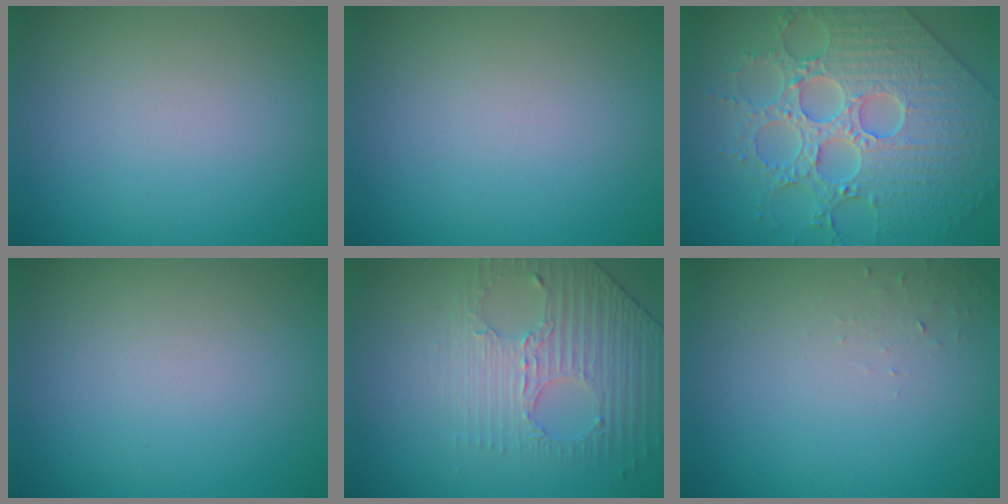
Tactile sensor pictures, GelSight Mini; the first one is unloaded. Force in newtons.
{"total": 0.0}
{"total": 7.1, "press": 6.3, "slide": 3.3}
{"total": 0.0}
{"total": 4.4, "press": 3.2, "slide": 3.0}
{"total": 1.0, "press": 0.9, "slide": 0.1}